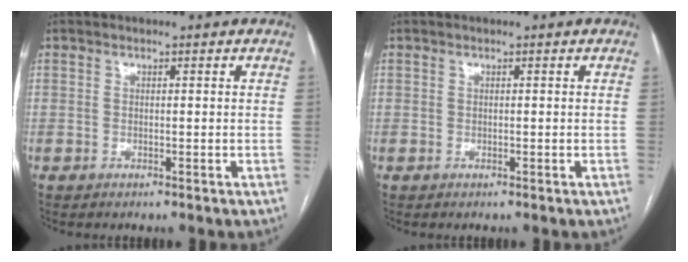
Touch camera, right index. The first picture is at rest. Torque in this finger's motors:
{"motor_torque": [0.66, 0.00, 0.27, 0.03]}